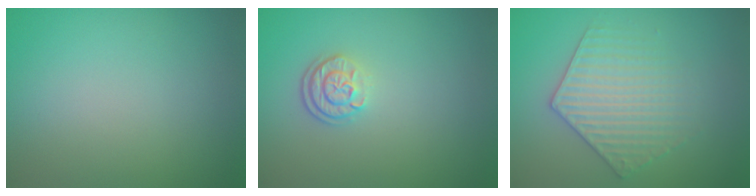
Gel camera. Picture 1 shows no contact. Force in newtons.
{"total": 2.4, "press": 1.9, "slide": 1.5}
{"total": 3.5, "press": 3.4, "slide": 0.7}